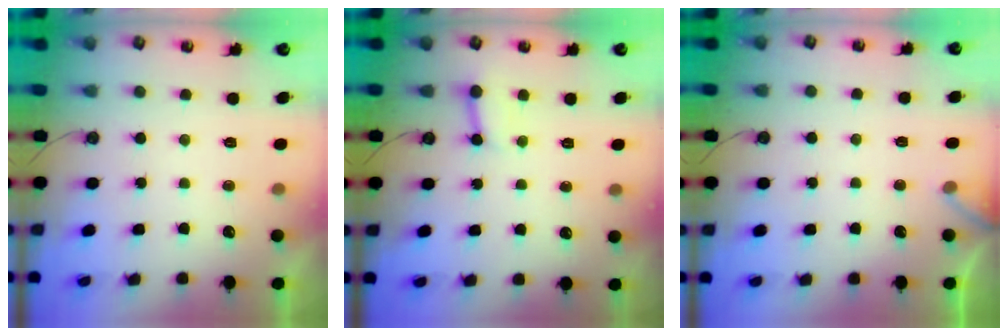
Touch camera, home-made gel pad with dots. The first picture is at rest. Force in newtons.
{"total": 2.6, "press": 2.6, "slide": 0.1}
{"total": 4.4, "press": 4.4, "slide": 0.5}